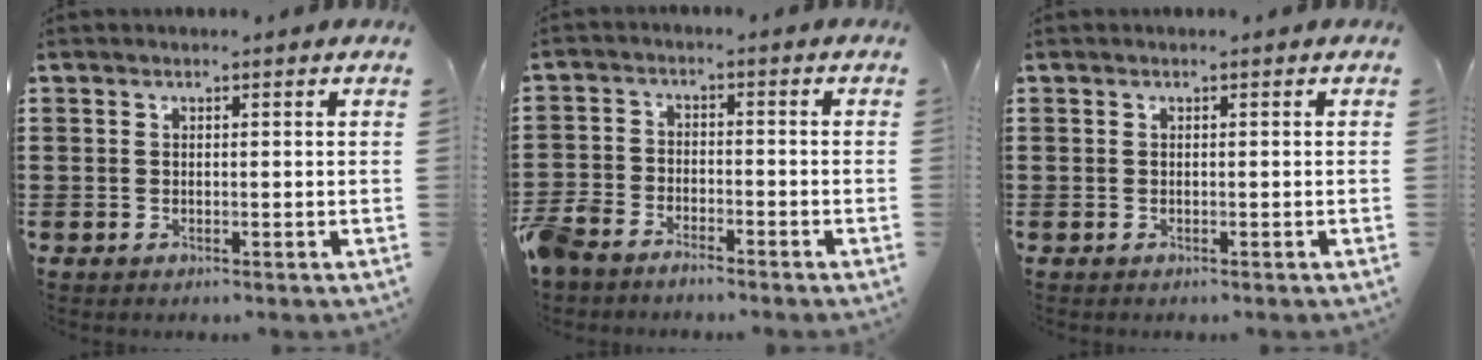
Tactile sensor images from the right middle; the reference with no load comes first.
{"total": 4.4, "force": [-4.1, 1.2, 0.8], "torque": [-0.042, -0.002, -0.092]}
{"total": 0.0}